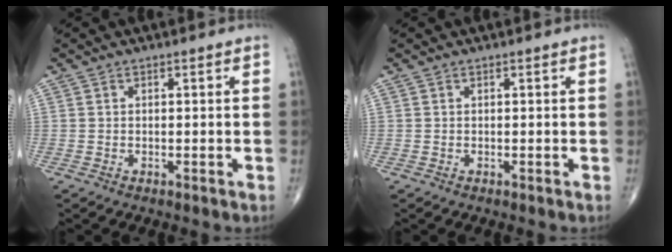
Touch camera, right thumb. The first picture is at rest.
{"total": 0.0}